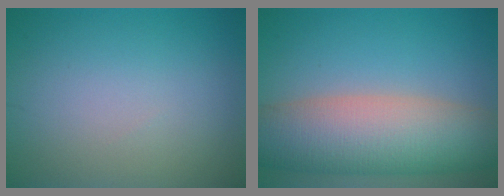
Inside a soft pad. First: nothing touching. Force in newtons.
{"total": 10.6, "press": 10.6, "slide": 0.8}